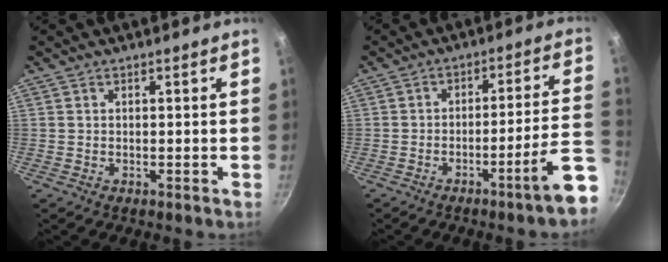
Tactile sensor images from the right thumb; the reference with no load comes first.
{"total": 10.9, "force": [-5.7, 0.3, 9.3], "torque": [-0.114, 0.045, -0.080]}